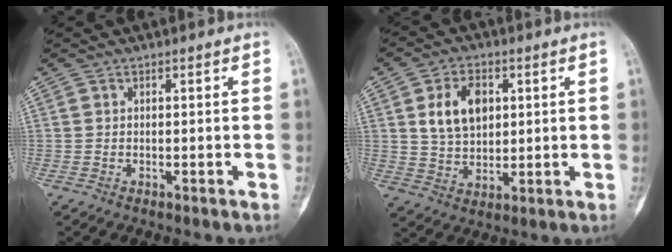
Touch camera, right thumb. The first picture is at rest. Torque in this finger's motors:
{"motor_torque": [1.13, 1.16, 0.16, 0.03, 0.02]}